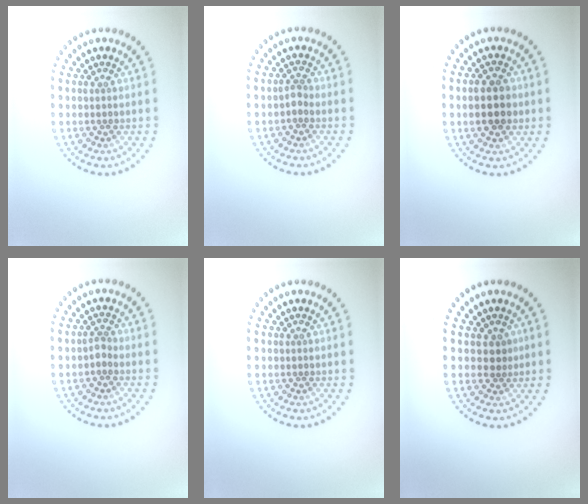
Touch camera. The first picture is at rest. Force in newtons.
{"total": 0.9, "press": 0.6, "slide": 0.7}
{"total": 3.7, "press": 3.7, "slide": 0.2}
{"total": 0.9, "press": 0.6, "slide": 0.7}
{"total": 0.0}
{"total": 1.3, "press": 1.0, "slide": 0.8}